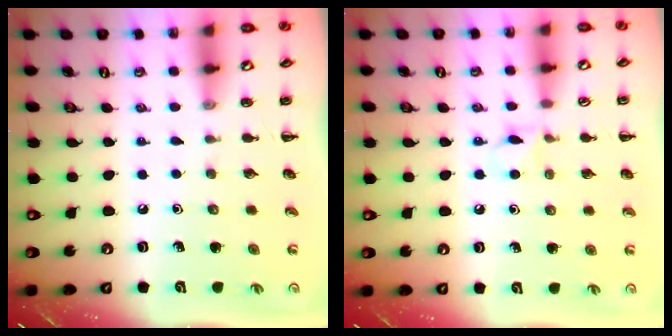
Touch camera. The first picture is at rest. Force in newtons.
{"total": 4.5, "press": 4.3, "slide": 1.5}